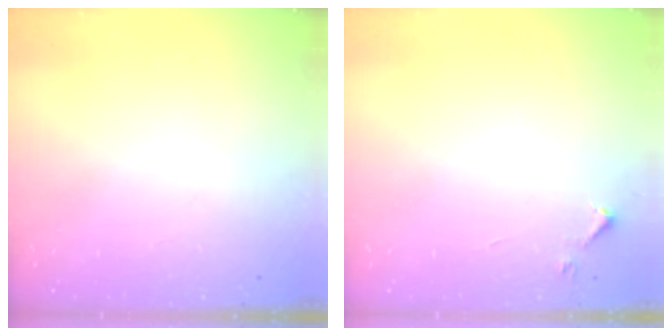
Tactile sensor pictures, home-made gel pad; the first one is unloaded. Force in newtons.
{"total": 3.8, "press": 3.7, "slide": 0.6}